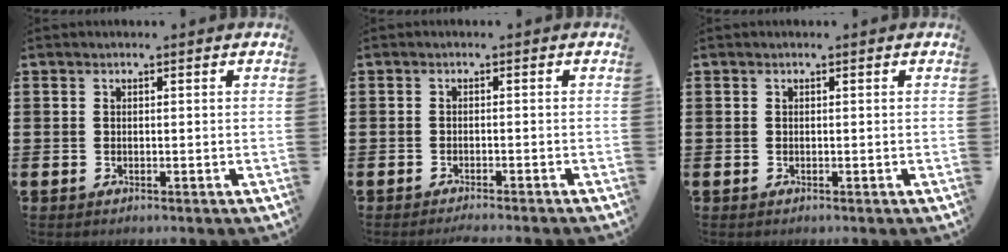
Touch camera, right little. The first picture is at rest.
{"total": 1.0, "force": [-1.0, -0.2, 0.2], "torque": [-0.002, -0.001, -0.019]}
{"total": 0.0}